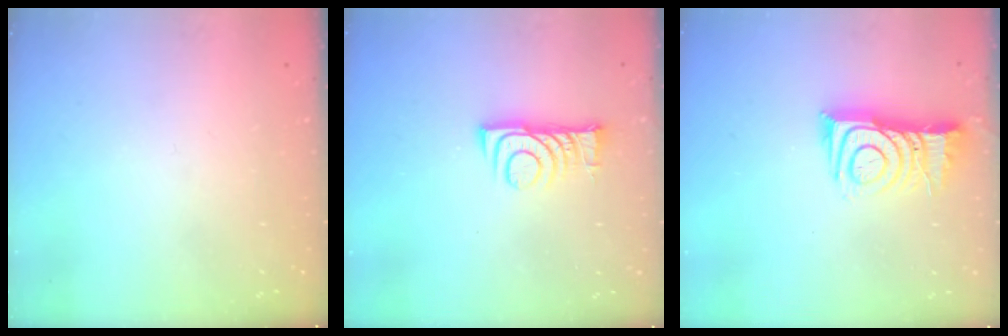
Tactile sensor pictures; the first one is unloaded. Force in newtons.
{"total": 8.5, "press": 8.4, "slide": 0.9}
{"total": 11.5, "press": 11.5, "slide": 0.9}